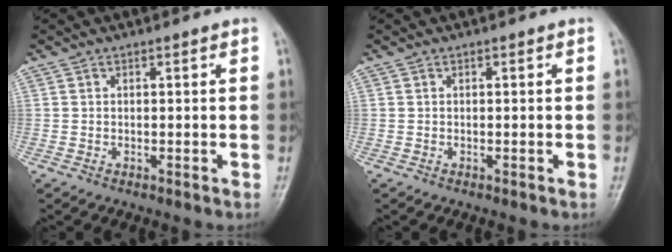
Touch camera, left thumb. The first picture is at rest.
{"total": 0.0}